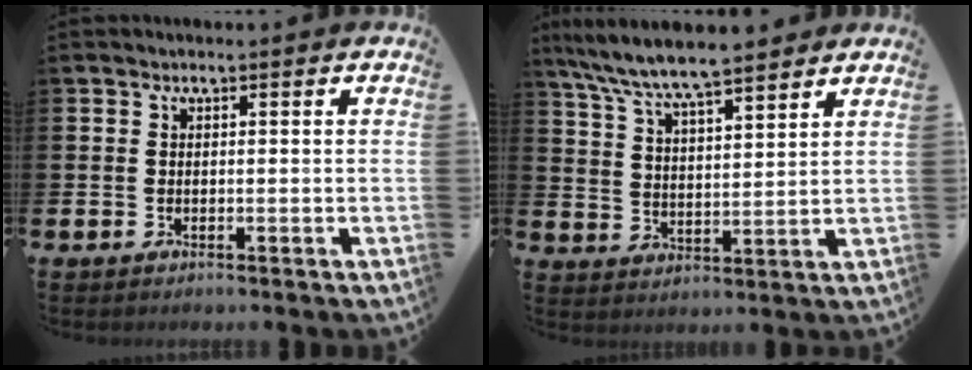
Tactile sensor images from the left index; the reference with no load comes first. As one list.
[{"total": 7.7, "force": [7.3, 0.6, 2.4], "torque": [-0.076, -0.035, 0.131]}]